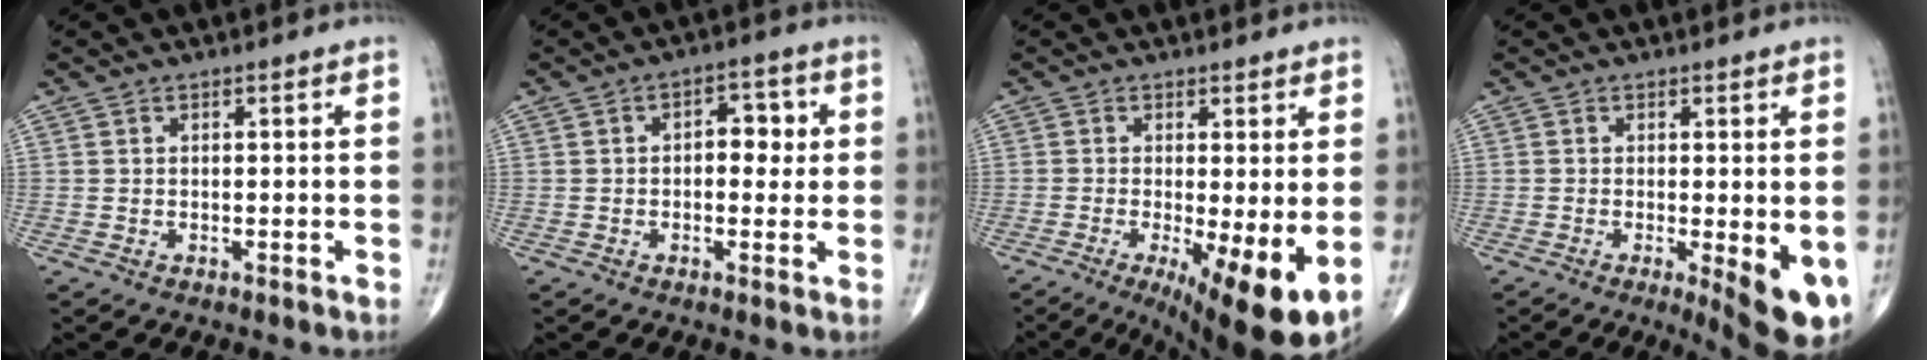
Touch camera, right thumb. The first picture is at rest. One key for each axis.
{"total": 5.7, "fx": 0.6, "fy": 3.5, "fz": 4.5, "tx": -0.032, "ty": 0.008, "tz": 0.002}
{"total": 11.4, "fx": -2.6, "fy": 2.7, "fz": 10.8, "tx": -0.165, "ty": -0.022, "tz": -0.033}
{"total": 8.4, "fx": -2.0, "fy": 2.2, "fz": 7.9, "tx": -0.104, "ty": -0.020, "tz": -0.025}